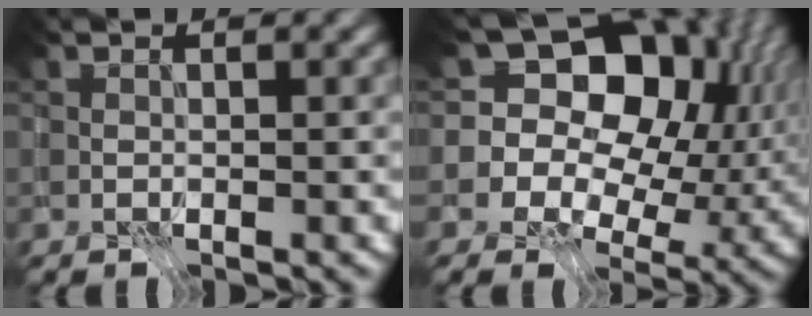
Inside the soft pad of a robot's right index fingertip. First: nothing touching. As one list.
[{"total": 18.5, "force": [5.6, 14.0, 10.7], "torque": [-0.172, 0.039, 0.078]}]